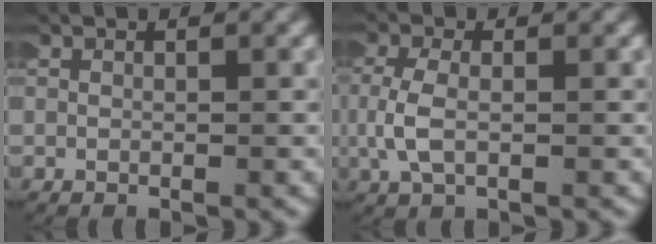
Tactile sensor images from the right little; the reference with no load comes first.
{"total": 2.6, "force": [0.0, 1.5, 2.1], "torque": [-0.061, 0.002, -0.001]}